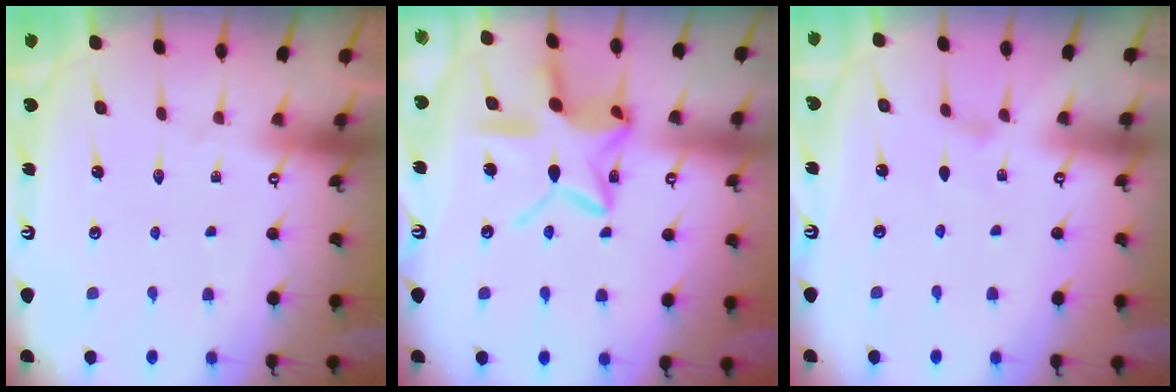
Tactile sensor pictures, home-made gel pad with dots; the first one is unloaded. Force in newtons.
{"total": 16.0, "press": 15.9, "slide": 1.2}
{"total": 1.2, "press": 1.1, "slide": 0.3}